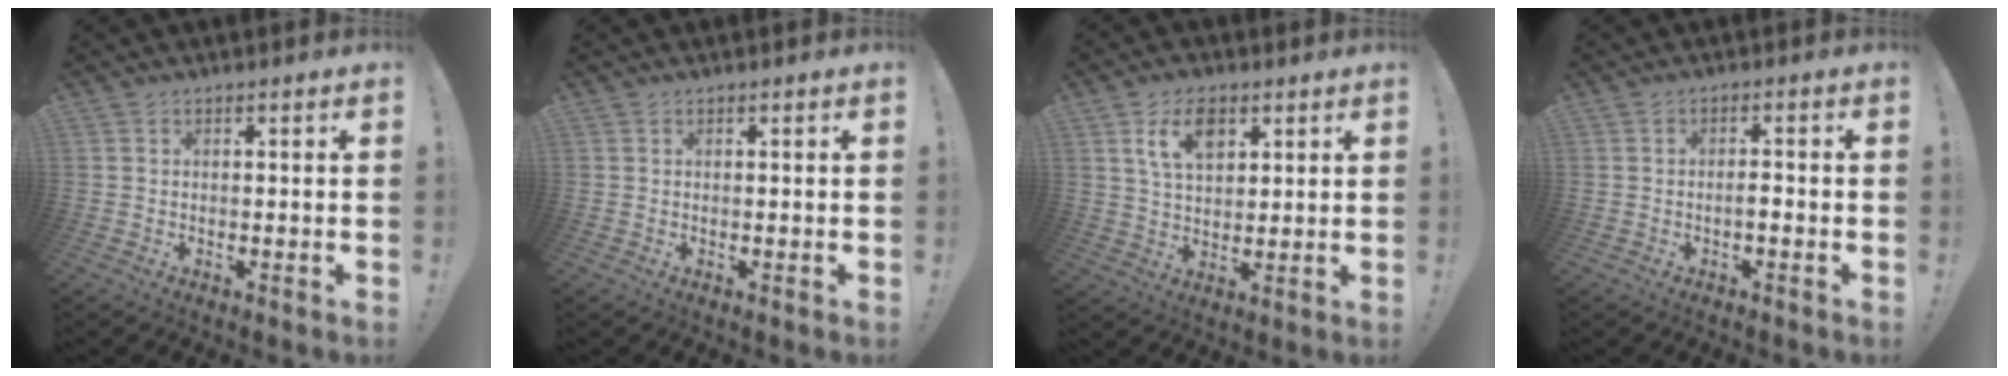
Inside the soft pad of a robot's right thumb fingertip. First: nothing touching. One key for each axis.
{"total": 0.0}
{"total": 9.1, "fx": 4.3, "fy": 5.2, "fz": 6.0, "tx": -0.104, "ty": -0.002, "tz": 0.080}
{"total": 2.3, "fx": -1.0, "fy": 0.5, "fz": 2.0, "tx": -0.037, "ty": 0.006, "tz": -0.018}